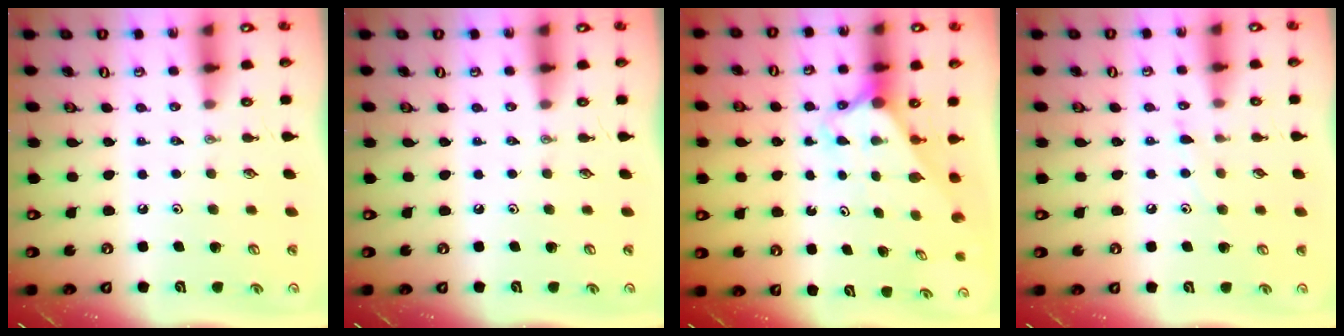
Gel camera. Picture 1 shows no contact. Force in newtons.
{"total": 0.0}
{"total": 2.7, "press": 2.7, "slide": 0.1}
{"total": 6.0, "press": 6.0, "slide": 0.6}